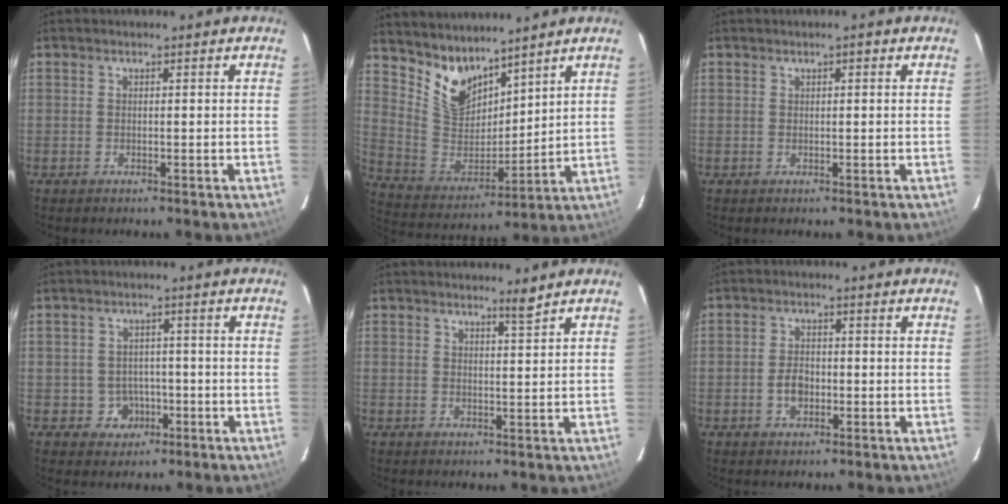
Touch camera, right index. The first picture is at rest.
{"total": 11.2, "force": [8.9, 5.6, 4.0], "torque": [-0.084, -0.006, 0.186]}
{"total": 0.8, "force": [0.4, 0.4, 0.6], "torque": [-0.008, 0.006, 0.006]}
{"total": 4.7, "force": [-1.7, 4.3, 0.7], "torque": [-0.027, 0.016, -0.010]}
{"total": 2.1, "force": [1.8, -0.3, 1.1], "torque": [-0.017, -0.007, 0.026]}
{"total": 3.7, "force": [-1.0, 2.5, 2.5], "torque": [-0.049, 0.003, -0.014]}